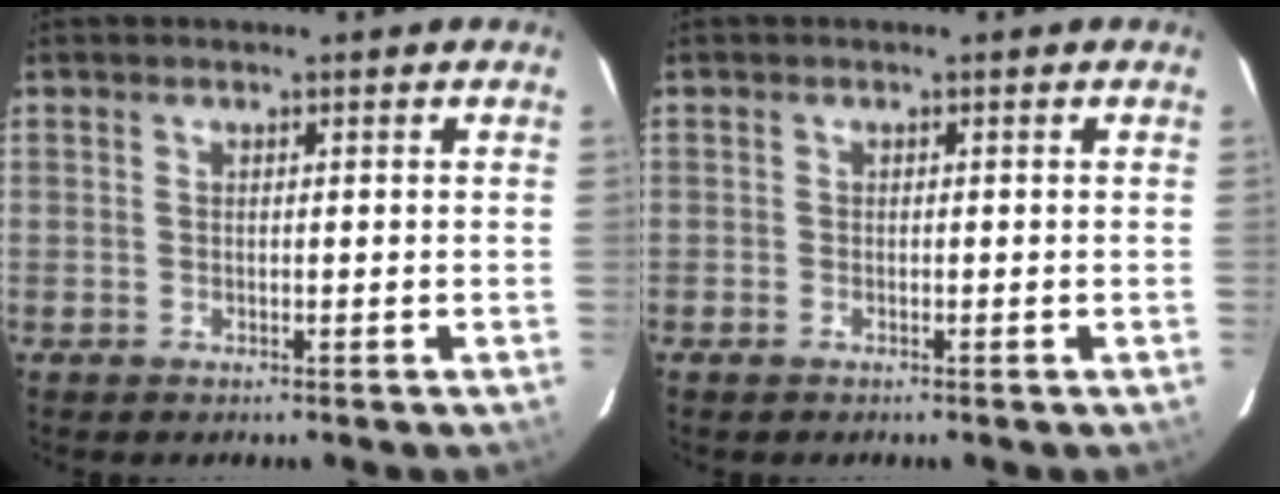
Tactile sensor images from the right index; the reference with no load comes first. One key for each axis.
{"total": 0.7, "fx": -0.6, "fy": 0.5, "fz": 0.1, "tx": -0.003, "ty": 0.000, "tz": -0.013}